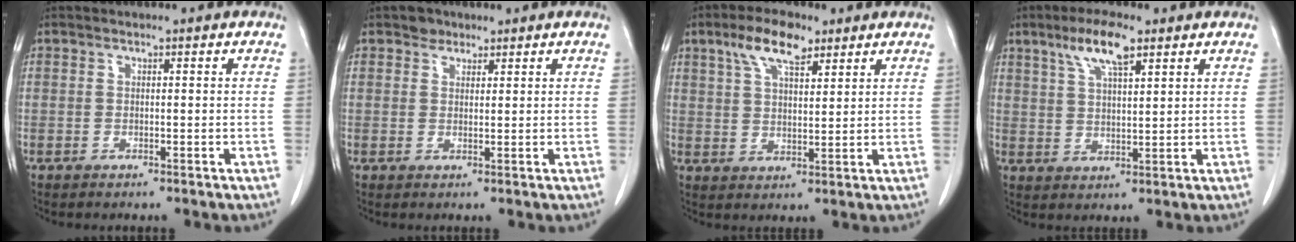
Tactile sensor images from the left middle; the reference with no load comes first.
{"total": 1.9, "force": [1.4, 1.4, 0.2], "torque": [-0.001, 0.001, 0.020]}
{"total": 7.7, "force": [4.8, 2.7, 5.3], "torque": [-0.107, 0.015, 0.088]}
{"total": 7.2, "force": [4.4, 1.5, 5.4], "torque": [-0.109, 0.008, 0.083]}